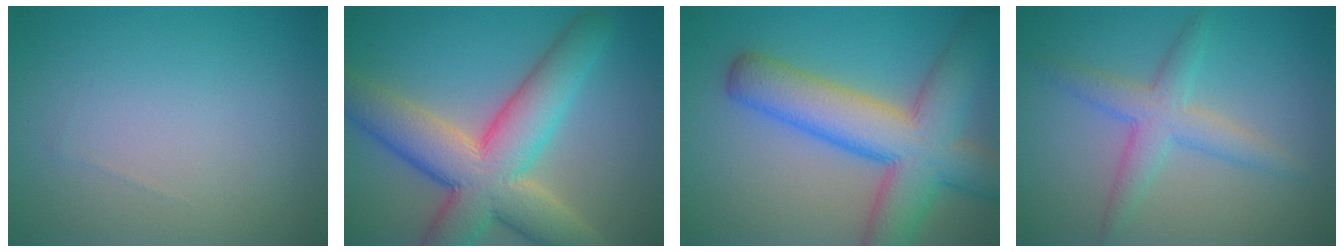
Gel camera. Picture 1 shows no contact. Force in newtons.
{"total": 10.5, "press": 10.4, "slide": 0.8}
{"total": 10.2, "press": 10.2, "slide": 0.5}
{"total": 3.6, "press": 3.6, "slide": 0.1}